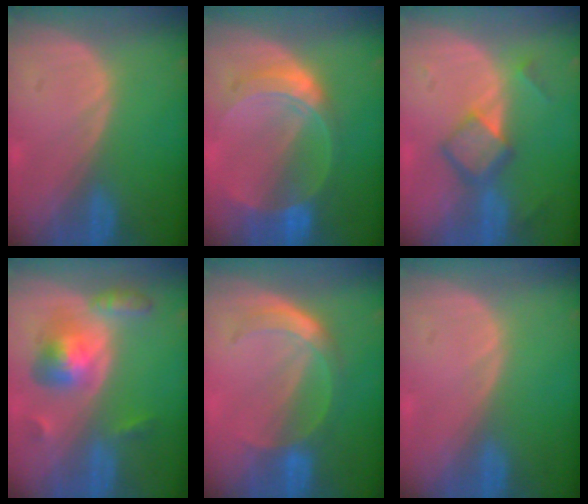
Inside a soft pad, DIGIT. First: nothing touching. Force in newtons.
{"total": 7.6, "press": 6.8, "slide": 3.5}
{"total": 5.9, "press": 5.0, "slide": 3.1}
{"total": 6.5, "press": 6.5, "slide": 0.4}
{"total": 6.0, "press": 5.2, "slide": 3.1}
{"total": 0.0}